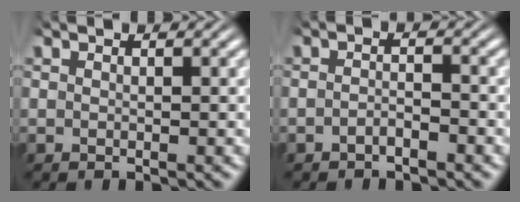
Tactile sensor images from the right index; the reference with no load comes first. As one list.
[{"total": 1.7, "force": [-1.5, 0.4, 0.8], "torque": [-0.007, -0.003, -0.030]}]